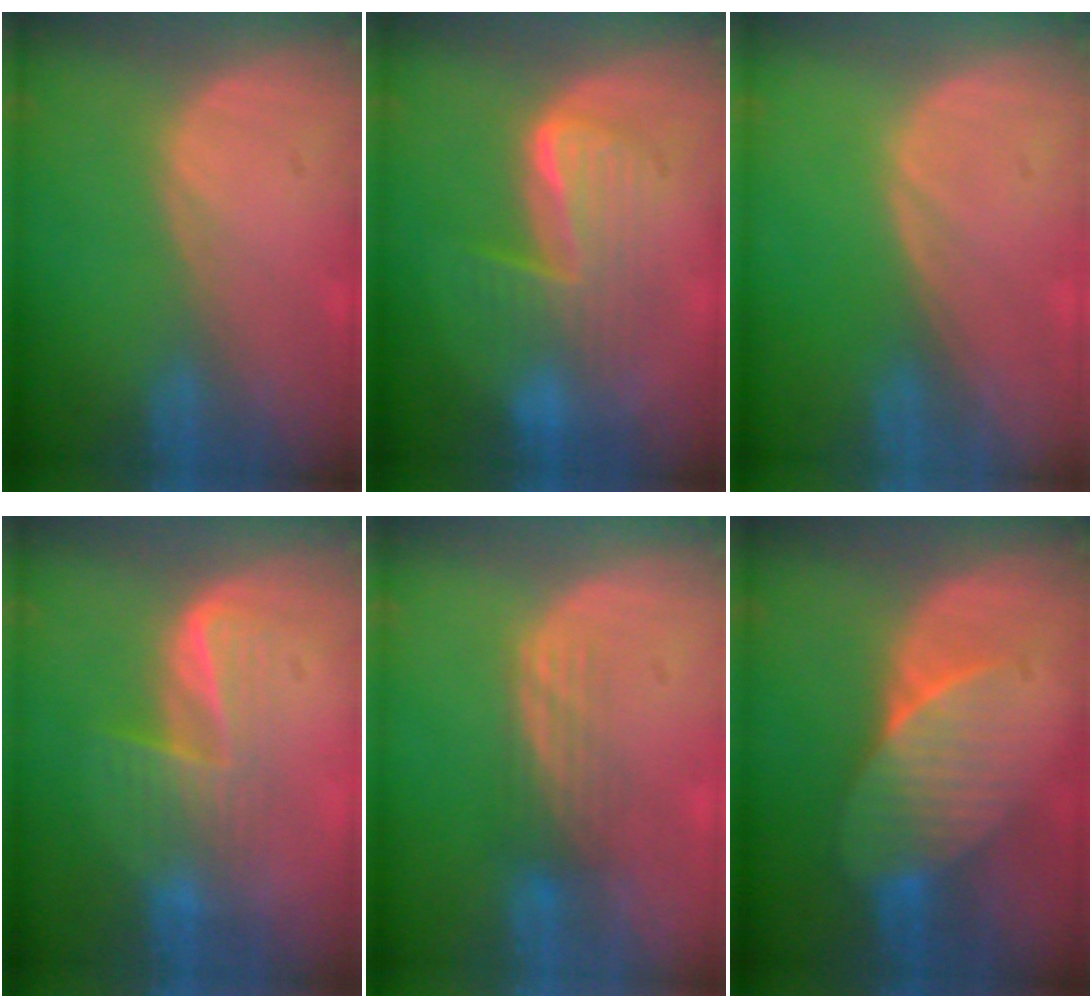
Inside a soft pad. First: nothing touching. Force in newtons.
{"total": 6.8, "press": 6.8, "slide": 0.2}
{"total": 0.0}
{"total": 5.9, "press": 5.4, "slide": 2.3}
{"total": 3.5, "press": 3.1, "slide": 1.6}
{"total": 7.4, "press": 6.9, "slide": 2.6}